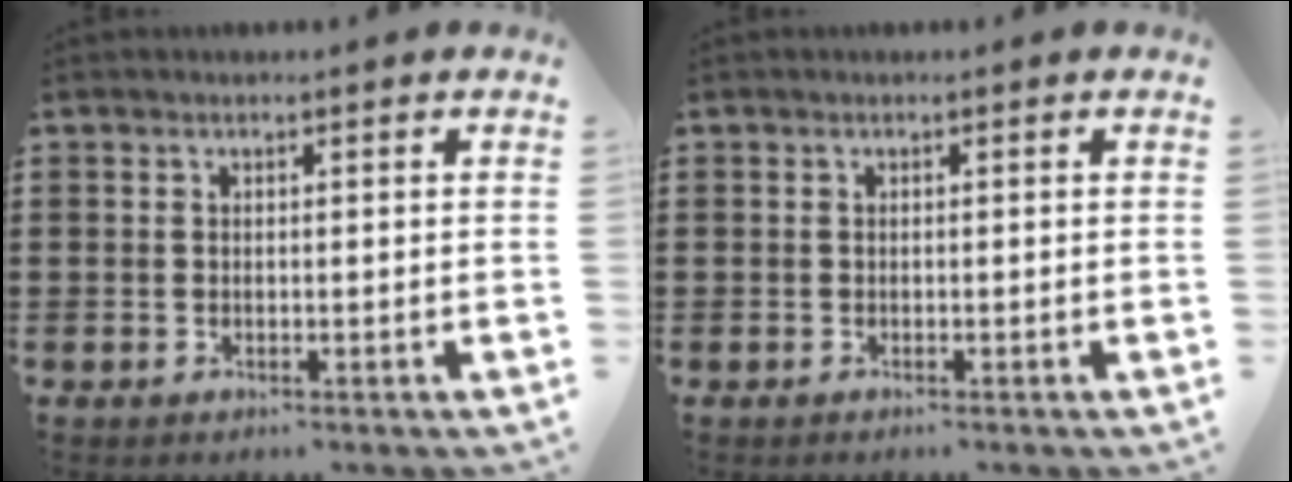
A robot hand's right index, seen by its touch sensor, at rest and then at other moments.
{"total": 0.0}